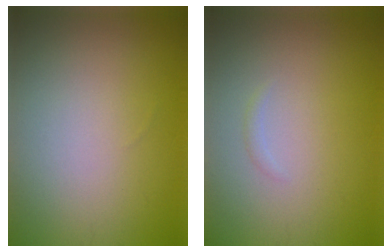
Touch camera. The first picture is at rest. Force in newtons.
{"total": 0.5, "press": 0.5, "slide": 0.0}